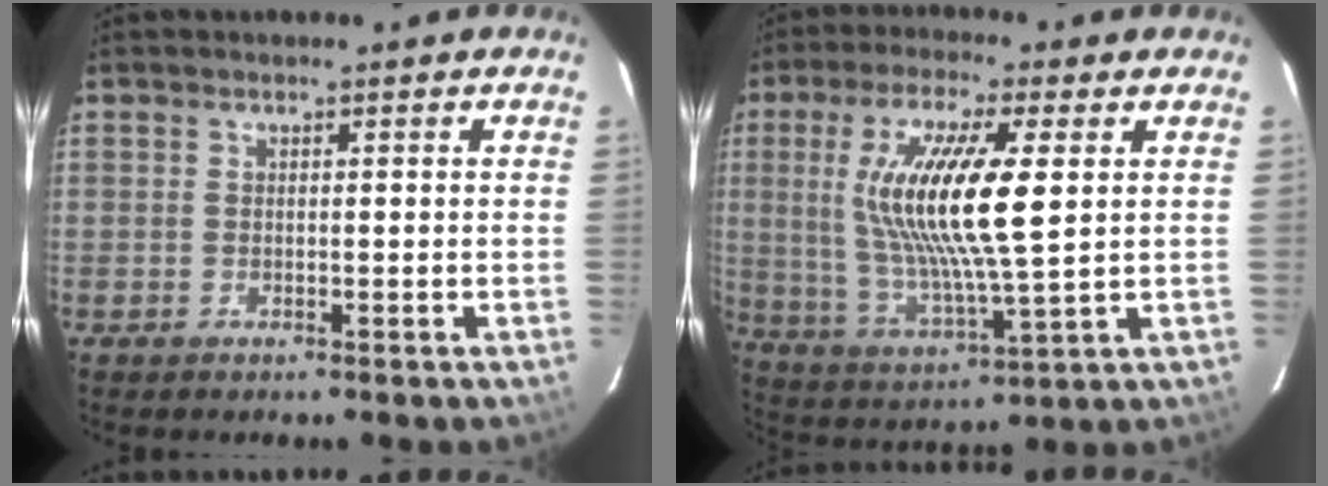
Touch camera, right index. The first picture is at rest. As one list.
[{"total": 17.1, "force": [3.4, 3.1, 16.5], "torque": [-0.319, -0.006, 0.073]}]